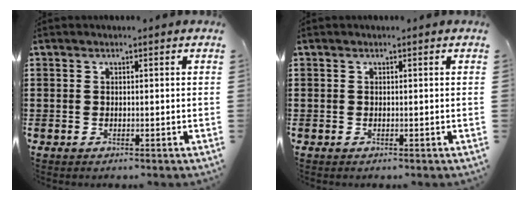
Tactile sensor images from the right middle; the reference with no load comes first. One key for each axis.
{"total": 0.0}